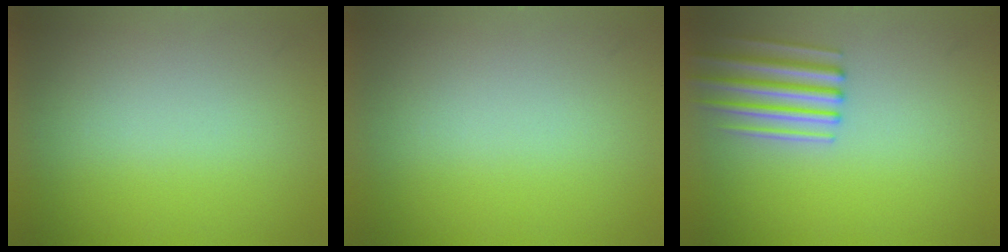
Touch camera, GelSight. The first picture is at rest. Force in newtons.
{"total": 0.0}
{"total": 2.8}